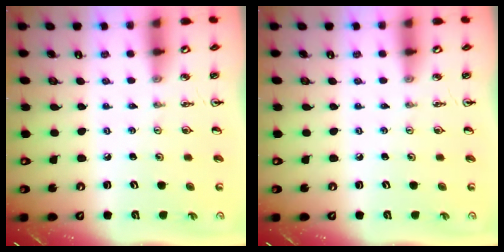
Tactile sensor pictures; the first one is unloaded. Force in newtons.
{"total": 0.0}